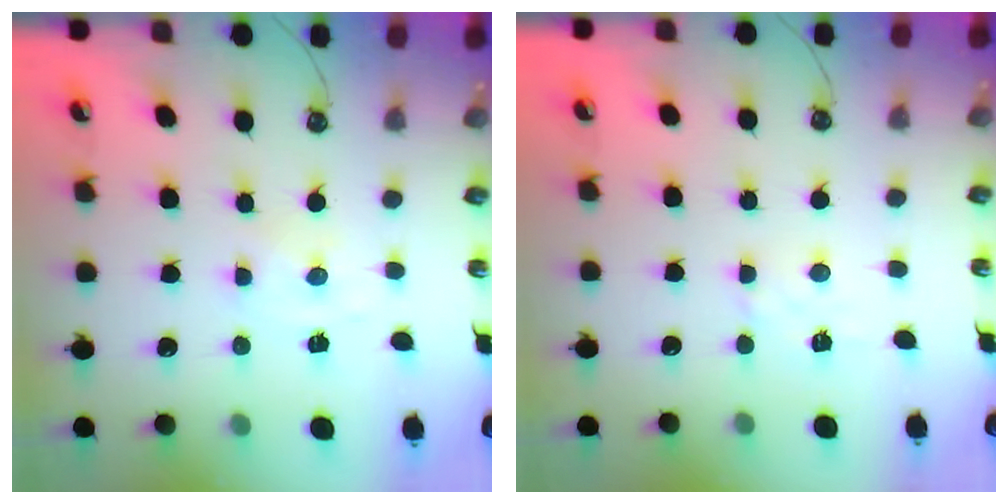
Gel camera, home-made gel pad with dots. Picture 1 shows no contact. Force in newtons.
{"total": 2.5, "press": 2.4, "slide": 0.4}